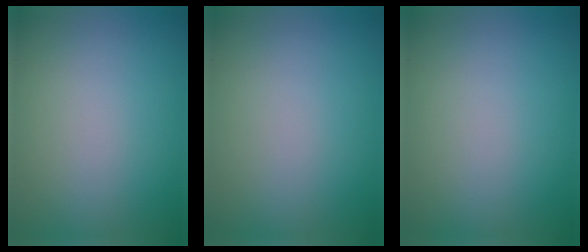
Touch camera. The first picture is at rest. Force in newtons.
{"total": 0.0}
{"total": 0.0}